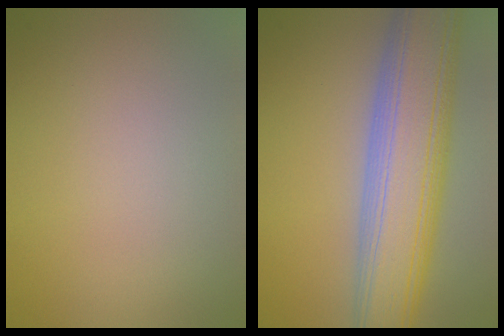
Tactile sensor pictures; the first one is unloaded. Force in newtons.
{"total": 11.1, "press": 11.1, "slide": 0.6}